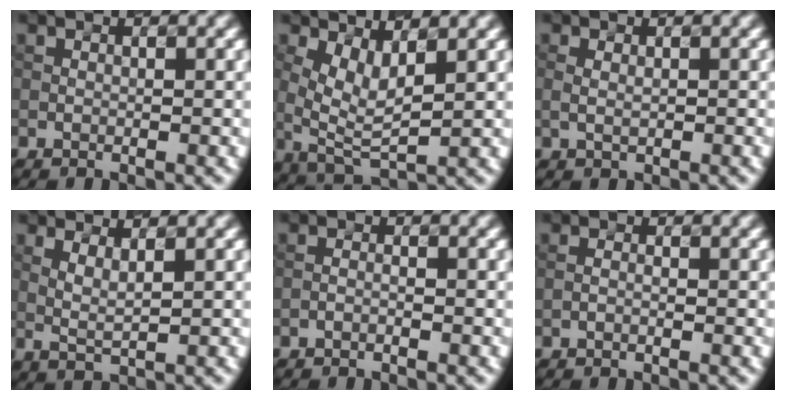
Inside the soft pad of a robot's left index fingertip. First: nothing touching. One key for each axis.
{"total": 4.3, "fx": 1.2, "fy": 1.6, "fz": 3.8, "tx": -0.077, "ty": -0.008, "tz": 0.027}
{"total": 1.1, "fx": 0.1, "fy": 0.6, "fz": 0.9, "tx": -0.022, "ty": -0.001, "tz": 0.003}
{"total": 2.0, "fx": 1.0, "fy": 0.4, "fz": 1.7, "tx": -0.035, "ty": -0.007, "tz": 0.021}
{"total": 0.8, "fx": -0.7, "fy": 0.1, "fz": 0.5, "tx": -0.014, "ty": 0.002, "tz": -0.014}
{"total": 0.6, "fx": -0.3, "fy": 0.1, "fz": 0.5, "tx": -0.013, "ty": -0.001, "tz": -0.009}